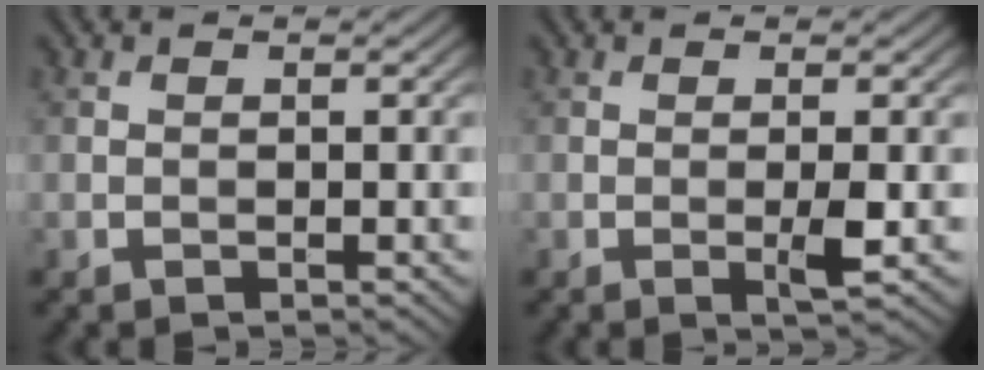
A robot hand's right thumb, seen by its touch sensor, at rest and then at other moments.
{"total": 1.9, "force": [-0.3, 0.0, 1.9], "torque": [-0.035, -0.001, -0.008]}